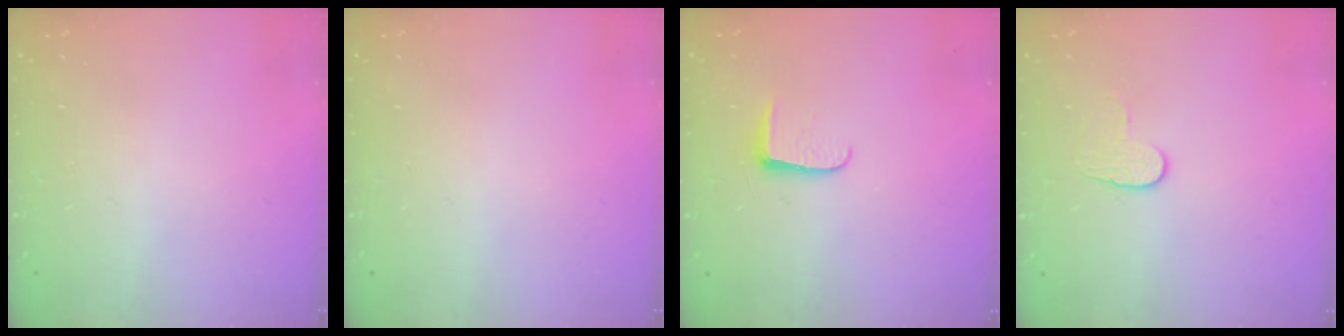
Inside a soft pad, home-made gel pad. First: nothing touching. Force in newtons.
{"total": 0.0}
{"total": 5.4, "press": 5.4, "slide": 0.7}
{"total": 6.1, "press": 6.1, "slide": 0.5}